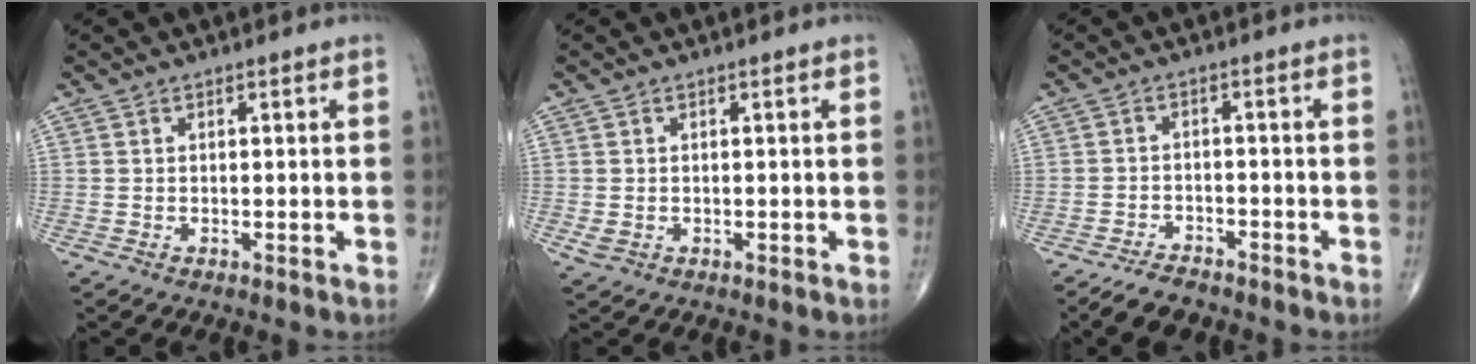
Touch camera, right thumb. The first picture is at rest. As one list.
[{"total": 1.6, "force": [-0.2, 1.3, 1.0], "torque": [-0.019, 0.002, 0.001]}, {"total": 5.0, "force": [-4.4, 1.9, 1.6], "torque": [-0.031, 0.013, -0.078]}]